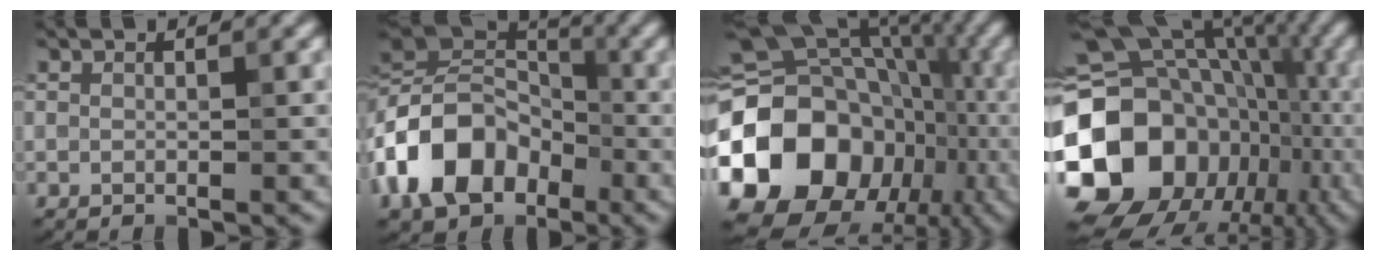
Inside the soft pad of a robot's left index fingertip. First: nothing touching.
{"total": 10.8, "force": [-3.9, 7.4, 6.9], "torque": [-0.140, 0.013, -0.088]}
{"total": 18.6, "force": [-4.1, 15.3, 9.7], "torque": [-0.206, -0.011, -0.072]}
{"total": 17.8, "force": [-3.7, 14.8, 9.3], "torque": [-0.200, 0.008, -0.062]}